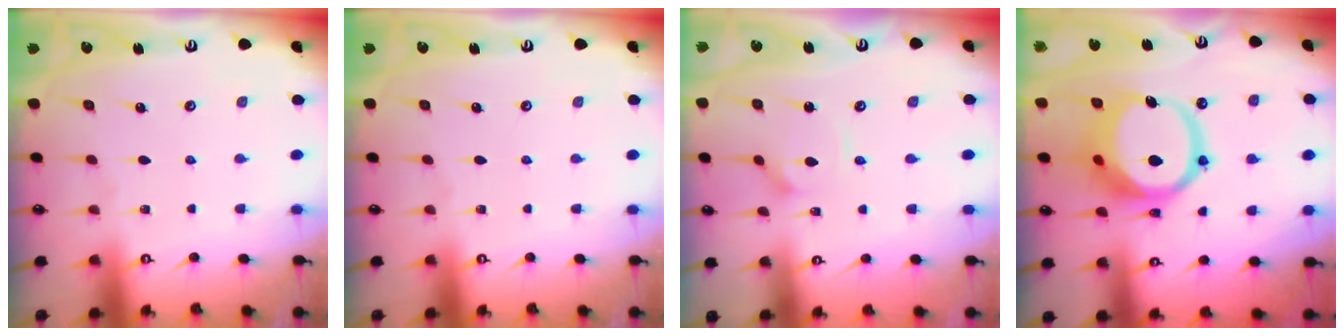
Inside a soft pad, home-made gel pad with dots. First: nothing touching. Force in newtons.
{"total": 0.0}
{"total": 2.6, "press": 2.5, "slide": 0.3}
{"total": 14.0, "press": 13.9, "slide": 1.8}